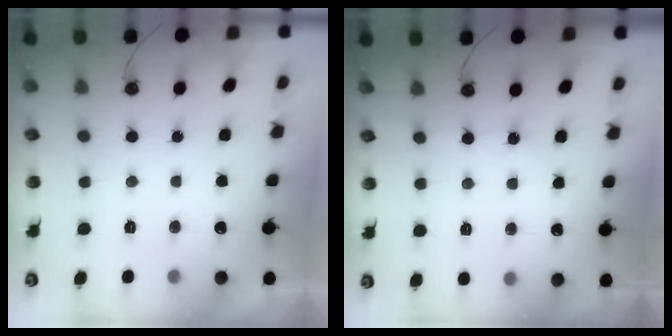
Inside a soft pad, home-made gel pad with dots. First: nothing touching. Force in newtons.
{"total": 3.6, "press": 3.5, "slide": 0.6}